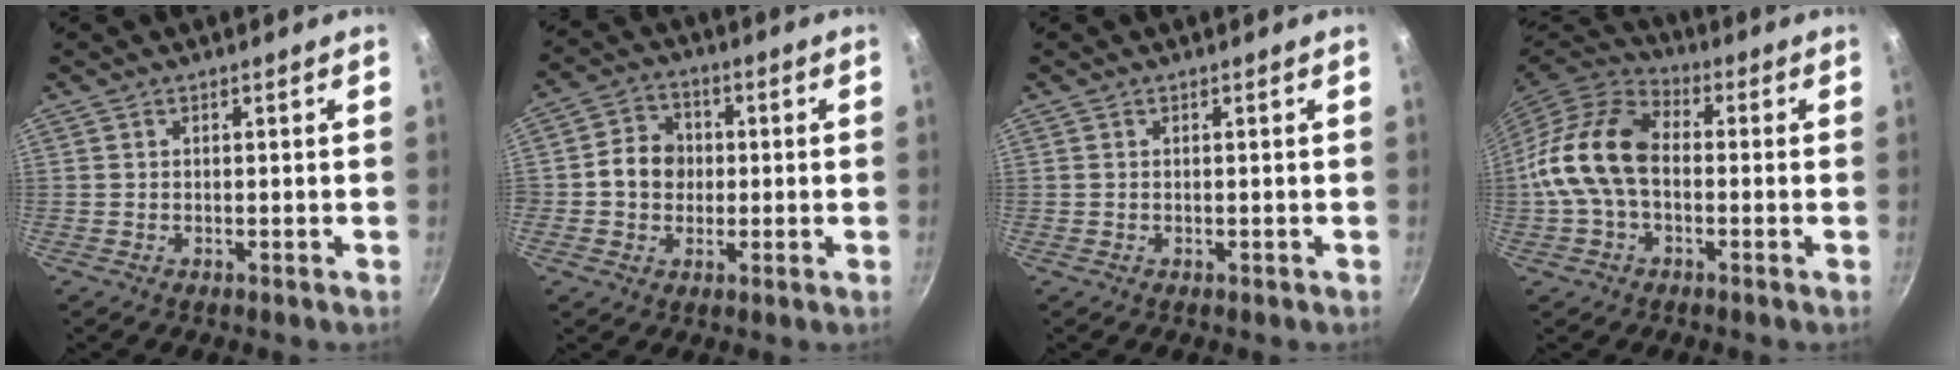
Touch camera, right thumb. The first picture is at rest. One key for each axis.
{"total": 7.9, "fx": 0.0, "fy": 6.8, "fz": 4.1, "tx": -0.041, "ty": 0.013, "tz": -0.017}
{"total": 0.0}
{"total": 14.9, "fx": -0.9, "fy": 9.9, "fz": 11.1, "tx": -0.198, "ty": 0.037, "tz": -0.034}